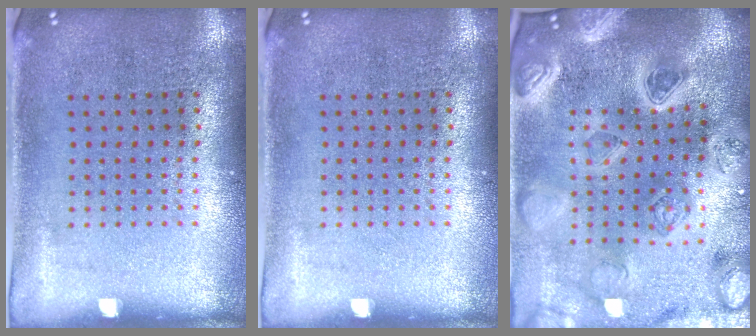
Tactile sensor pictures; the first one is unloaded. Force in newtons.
{"total": 0.0}
{"total": 5.2, "press": 4.4, "slide": 2.9}